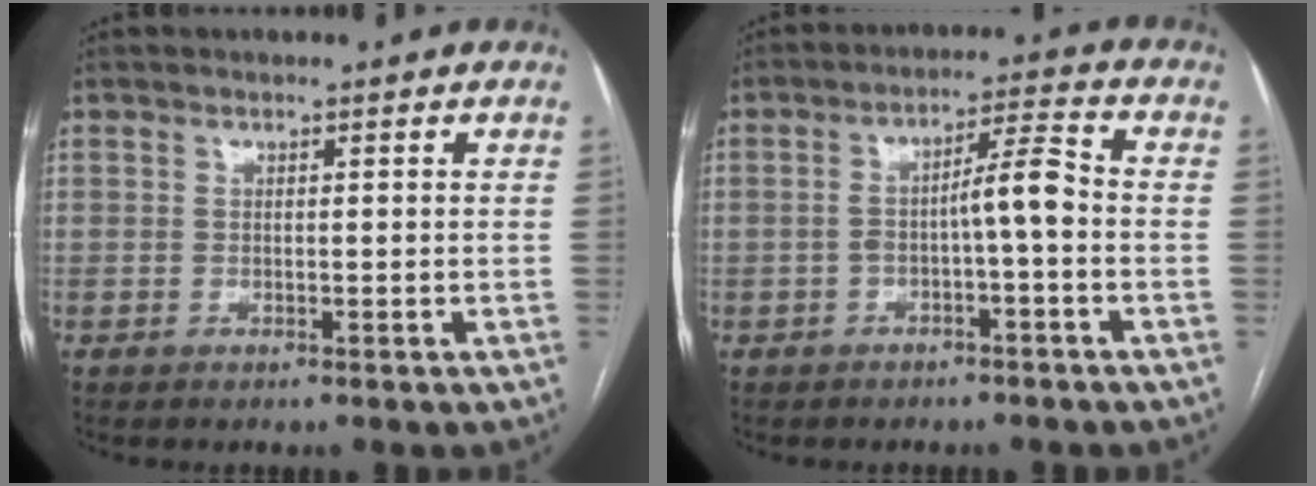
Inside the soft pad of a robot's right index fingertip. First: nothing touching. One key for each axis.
{"total": 5.6, "fx": -1.1, "fy": 0.5, "fz": 5.5, "tx": -0.088, "ty": 0.026, "tz": -0.016}